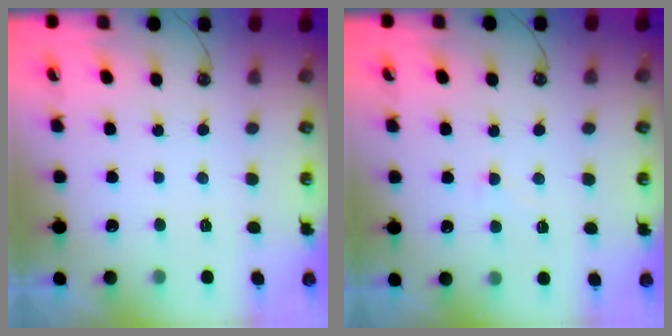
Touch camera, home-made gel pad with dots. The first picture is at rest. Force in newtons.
{"total": 2.7, "press": 2.6, "slide": 0.4}